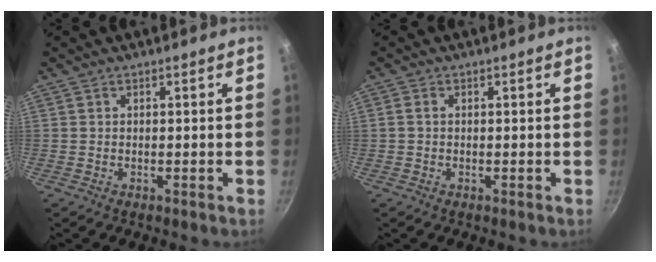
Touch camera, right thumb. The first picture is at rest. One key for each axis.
{"total": 1.0, "fx": 0.0, "fy": 0.7, "fz": 0.7, "tx": -0.014, "ty": 0.004, "tz": -0.001}